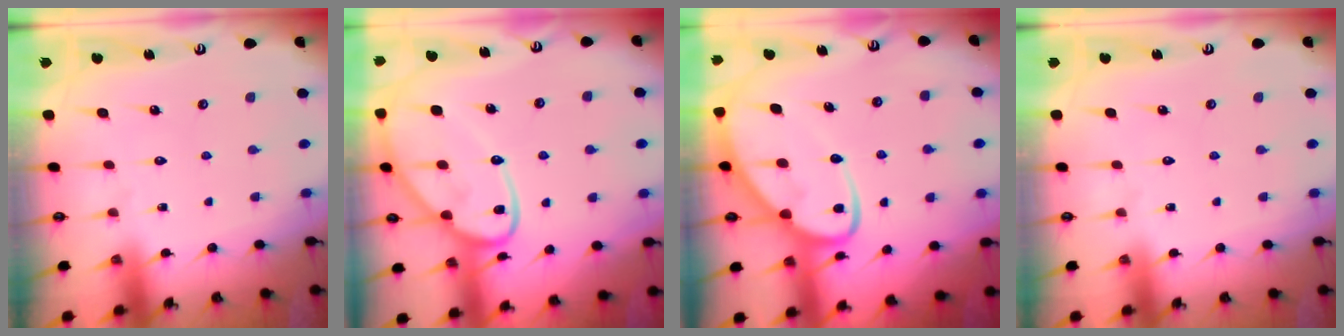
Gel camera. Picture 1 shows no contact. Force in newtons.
{"total": 16.0, "press": 16.0, "slide": 1.4}
{"total": 11.6, "press": 11.5, "slide": 1.1}
{"total": 0.0}